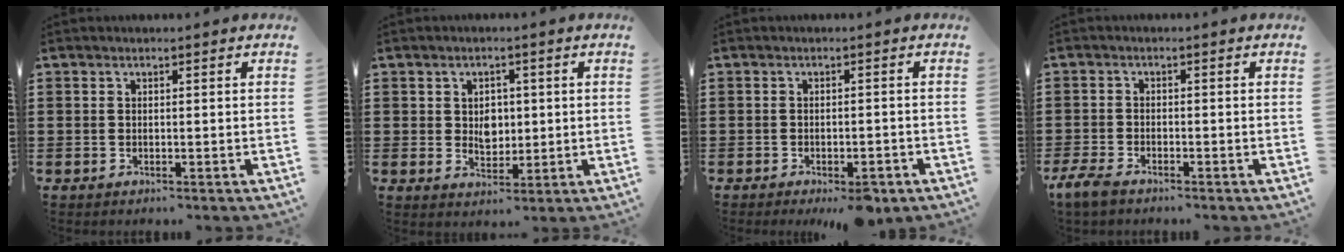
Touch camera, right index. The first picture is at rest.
{"total": 3.6, "force": [0.3, 2.7, 2.3], "torque": [-0.035, 0.003, 0.001]}
{"total": 2.1, "force": [-1.7, 0.4, 1.3], "torque": [-0.022, 0.004, -0.032]}
{"total": 2.6, "force": [-2.3, 0.7, 1.2], "torque": [-0.037, 0.001, -0.049]}